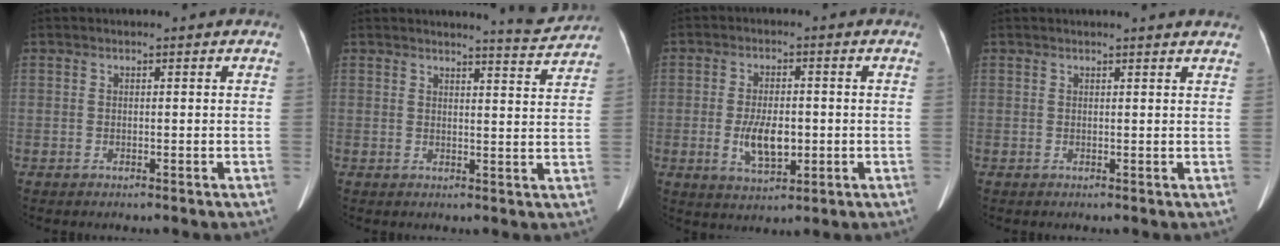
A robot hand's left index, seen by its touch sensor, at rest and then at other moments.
{"total": 4.7, "force": [4.6, -0.8, 0.1], "torque": [-0.014, -0.024, 0.053]}
{"total": 6.6, "force": [-1.2, 3.0, 5.8], "torque": [-0.114, -0.003, -0.012]}
{"total": 5.2, "force": [4.9, -0.1, 1.6], "torque": [-0.019, 0.011, 0.043]}